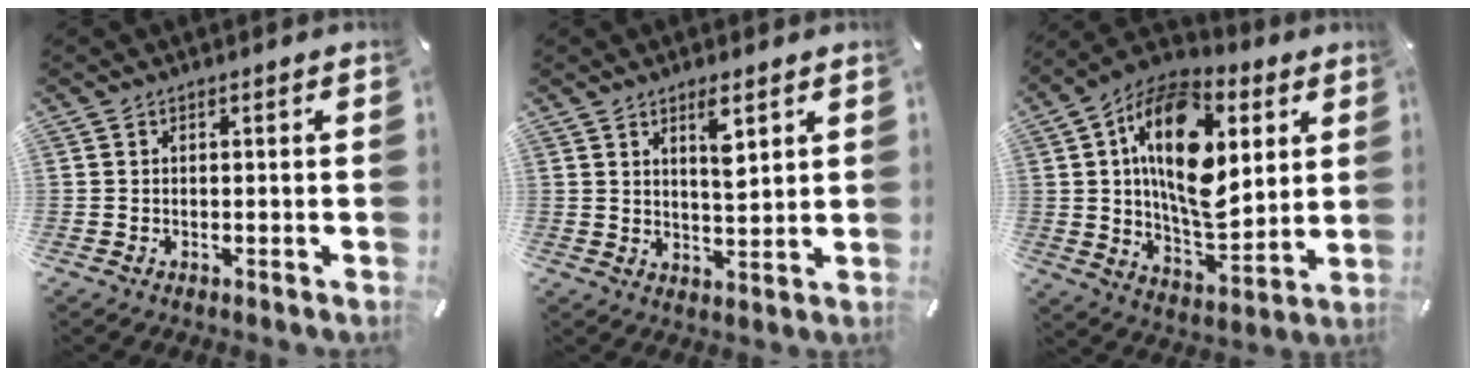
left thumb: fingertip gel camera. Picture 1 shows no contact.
{"total": 5.9, "force": [3.4, 1.7, 4.4], "torque": [-0.073, -0.016, 0.054]}
{"total": 22.0, "force": [6.0, 12.7, 17.0], "torque": [-0.311, -0.018, 0.097]}